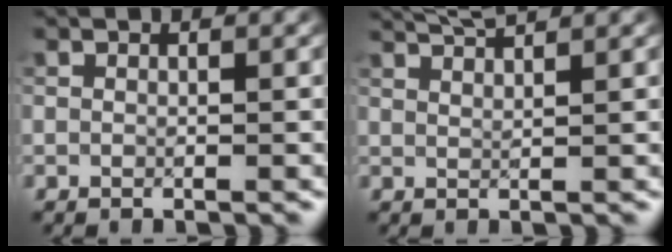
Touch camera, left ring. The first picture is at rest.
{"total": 3.1, "force": [2.7, 0.4, 1.5], "torque": [-0.011, 0.008, 0.033]}